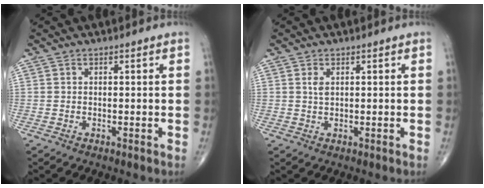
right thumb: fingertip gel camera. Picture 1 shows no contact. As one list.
[{"total": 1.5, "force": [0.5, 0.8, 1.1], "torque": [-0.021, 0.000, 0.012]}]